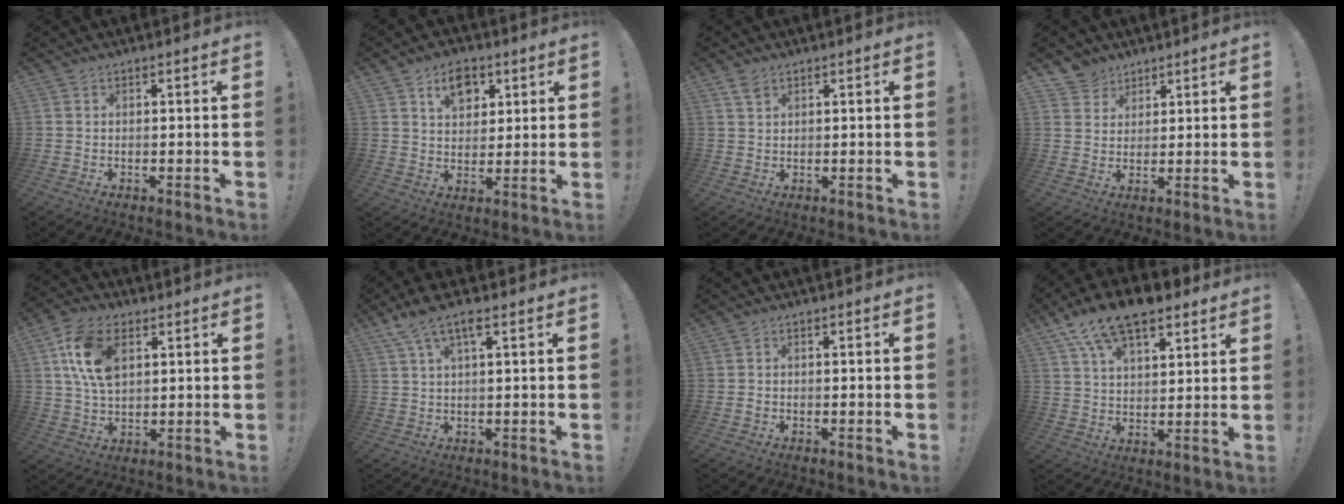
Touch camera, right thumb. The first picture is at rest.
{"total": 9.2, "force": [4.6, 6.7, 4.4], "torque": [-0.051, -0.017, 0.083]}
{"total": 2.2, "force": [1.6, 1.2, 1.0], "torque": [-0.007, -0.010, 0.028]}
{"total": 5.9, "force": [4.2, 4.1, 0.2], "torque": [-0.004, -0.031, 0.083]}
{"total": 13.0, "force": [4.5, 8.6, 8.7], "torque": [-0.153, 0.002, 0.084]}
{"total": 6.8, "force": [3.8, 1.8, 5.3], "torque": [-0.102, -0.005, 0.069]}
{"total": 1.1, "force": [-0.7, 0.7, 0.6], "torque": [-0.016, 0.007, -0.011]}
{"total": 14.0, "force": [9.5, 6.1, 8.2], "torque": [-0.146, -0.050, 0.173]}